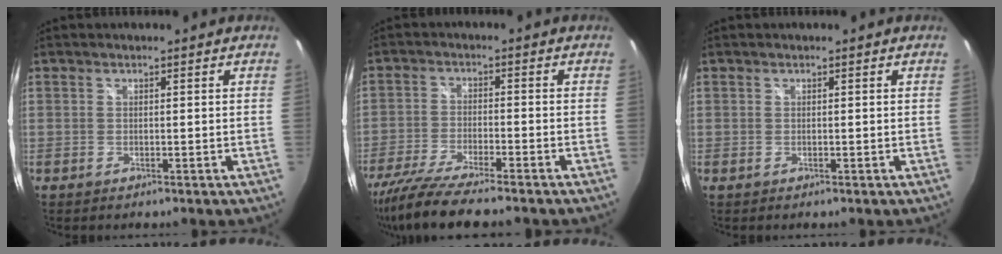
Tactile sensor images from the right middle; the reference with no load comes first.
{"total": 11.5, "force": [-9.8, 0.8, 5.9], "torque": [-0.137, -0.038, -0.178]}
{"total": 0.0}